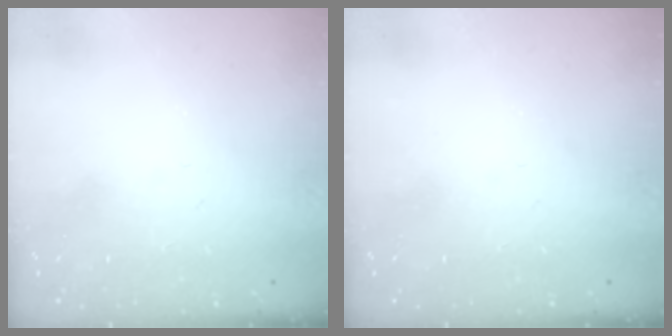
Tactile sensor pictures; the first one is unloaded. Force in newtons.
{"total": 0.0}